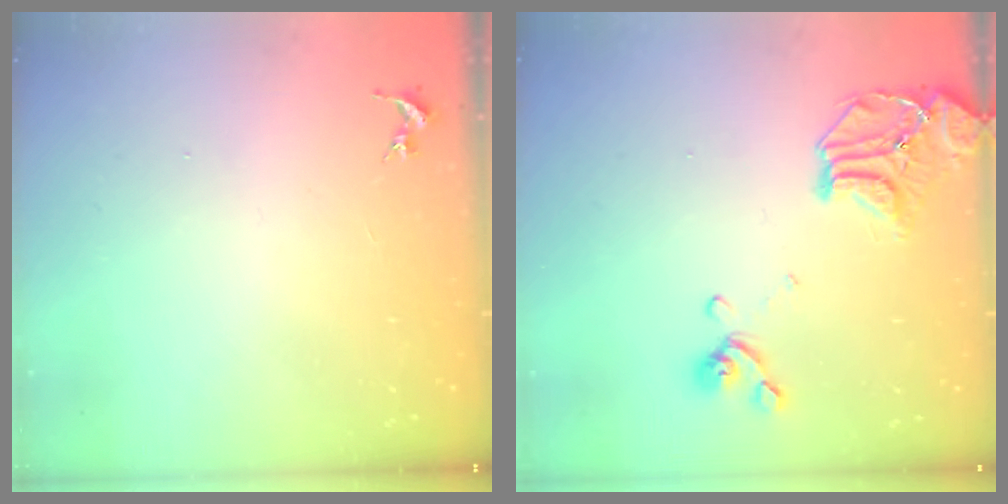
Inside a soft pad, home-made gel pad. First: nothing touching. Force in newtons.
{"total": 16.9, "press": 16.8, "slide": 2.2}